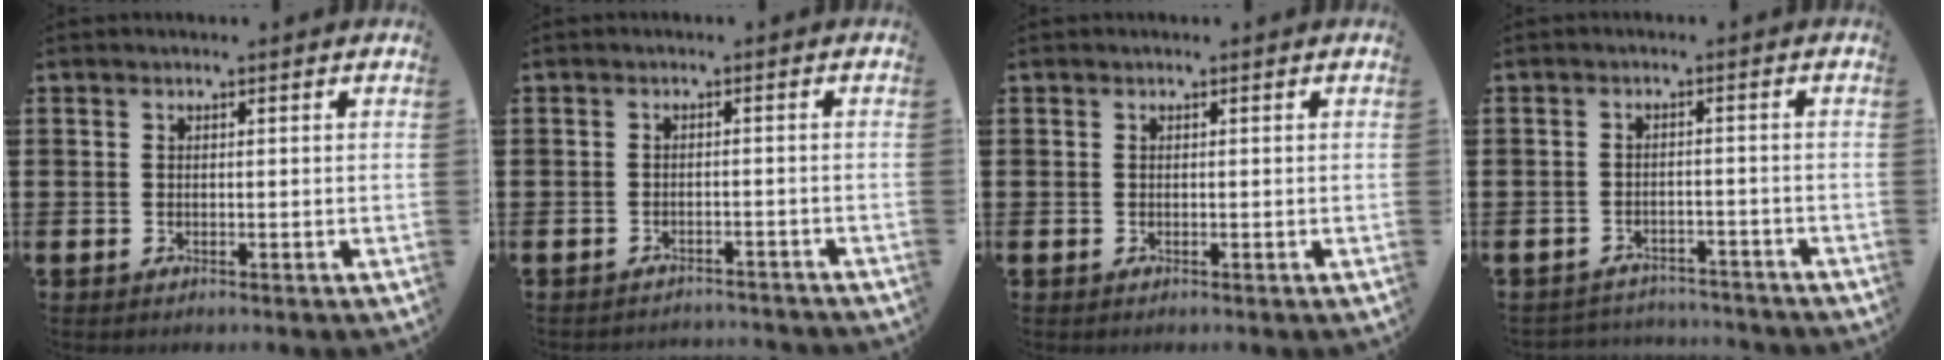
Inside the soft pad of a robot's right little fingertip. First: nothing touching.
{"total": 1.5, "force": [-1.5, 0.0, -0.1], "torque": [-0.002, 0.004, -0.032]}
{"total": 0.0}
{"total": 2.2, "force": [-2.2, 0.2, -0.3], "torque": [-0.004, 0.002, -0.050]}